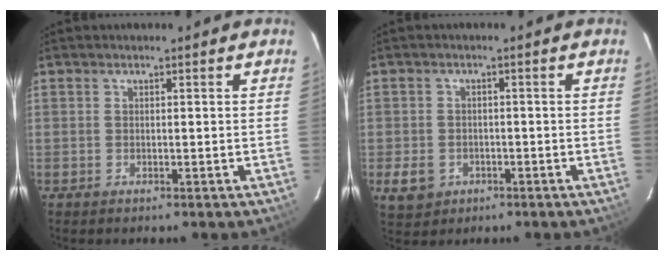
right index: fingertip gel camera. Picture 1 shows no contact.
{"total": 5.2, "force": [-1.7, 4.6, 1.9], "torque": [-0.051, 0.006, -0.018]}